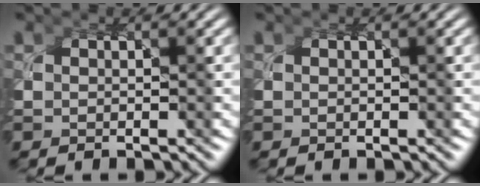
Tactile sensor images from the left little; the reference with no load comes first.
{"total": 0.0}